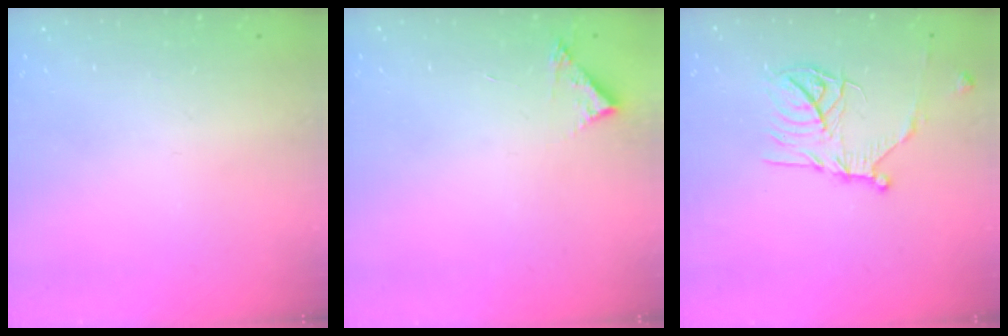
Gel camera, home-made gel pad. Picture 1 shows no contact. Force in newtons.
{"total": 3.7, "press": 3.7, "slide": 0.1}
{"total": 15.9, "press": 15.9, "slide": 1.5}